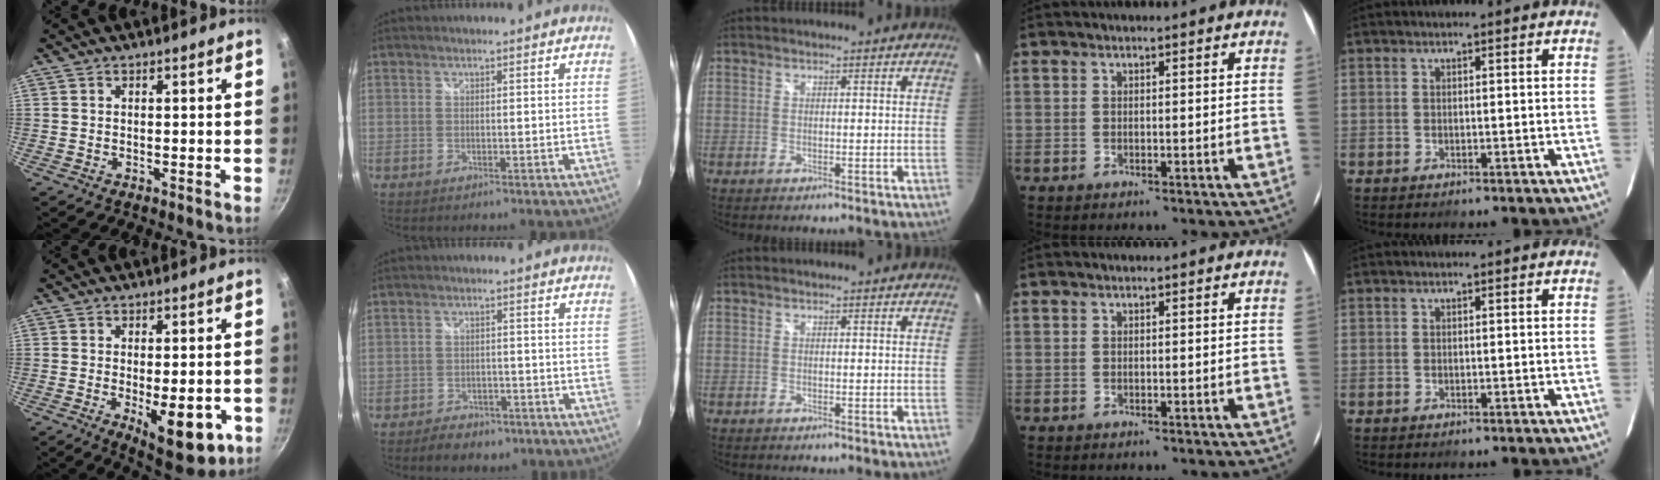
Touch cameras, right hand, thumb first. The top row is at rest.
{"thumb": {"total": 12.2, "force": [-3.5, 5.1, 10.6], "torque": [-0.109, -0.003, -0.034]}, "index": {"total": 6.5, "force": [-4.8, 3.7, 2.3], "torque": [-0.063, 0.005, -0.064]}}